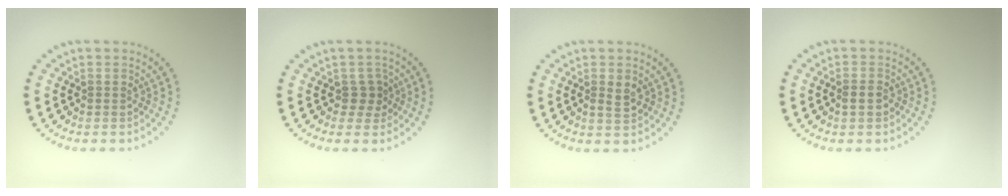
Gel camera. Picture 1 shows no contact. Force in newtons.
{"total": 1.6, "press": 1.3, "slide": 1.0}
{"total": 1.5, "press": 1.4, "slide": 0.4}
{"total": 1.3, "press": 1.3, "slide": 0.3}